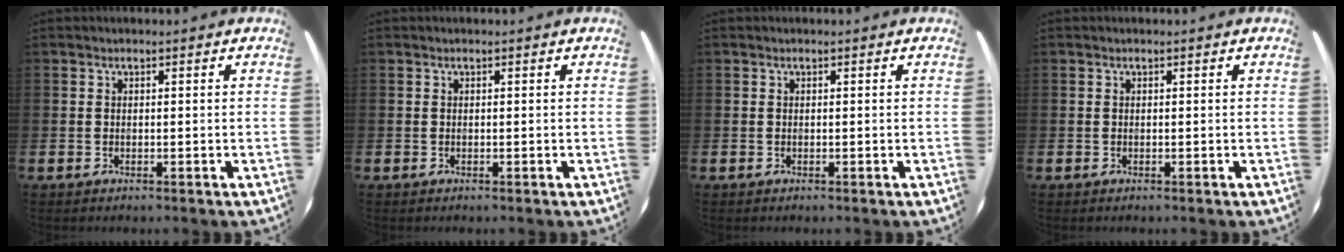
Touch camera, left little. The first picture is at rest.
{"total": 0.0}
{"total": 0.0}
{"total": 0.0}